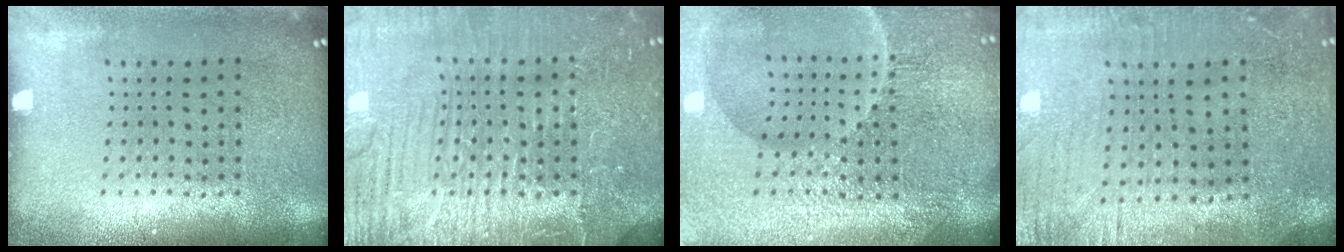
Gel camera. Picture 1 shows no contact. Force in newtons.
{"total": 4.9, "press": 4.9, "slide": 0.5}
{"total": 5.1, "press": 5.0, "slide": 1.3}
{"total": 0.7, "press": 0.5, "slide": 0.5}